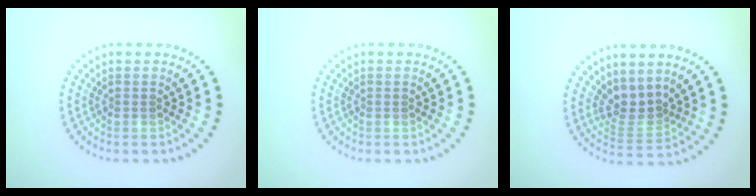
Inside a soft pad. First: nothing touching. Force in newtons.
{"total": 0.0}
{"total": 2.8, "press": 2.2, "slide": 1.7}